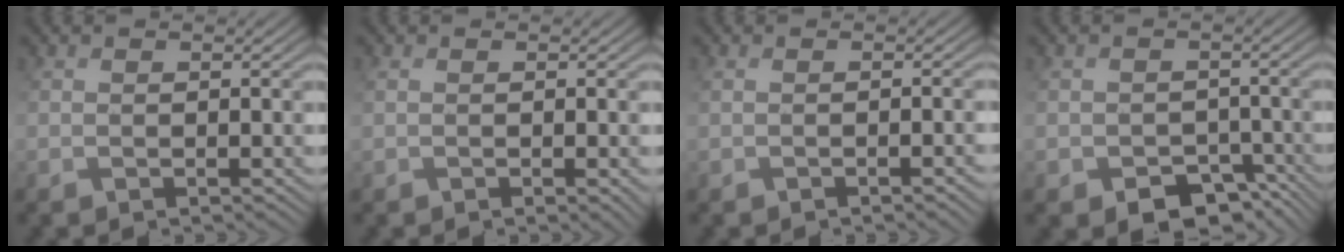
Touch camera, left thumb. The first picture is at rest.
{"total": 1.3, "force": [-0.2, 0.1, 1.3], "torque": [-0.016, 0.005, -0.001]}
{"total": 1.8, "force": [-0.7, 0.1, 1.7], "torque": [-0.011, 0.012, -0.014]}
{"total": 5.5, "force": [-3.5, 4.0, 1.5], "torque": [-0.014, -0.009, -0.045]}